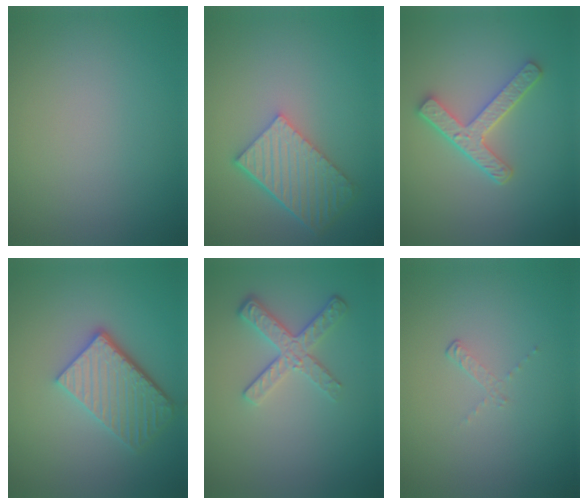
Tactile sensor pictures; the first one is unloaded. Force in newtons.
{"total": 5.7, "press": 4.3, "slide": 3.7}
{"total": 3.7, "press": 3.2, "slide": 2.0}
{"total": 4.9, "press": 3.9, "slide": 3.1}
{"total": 3.0, "press": 2.3, "slide": 1.9}
{"total": 0.8, "press": 0.3, "slide": 0.7}